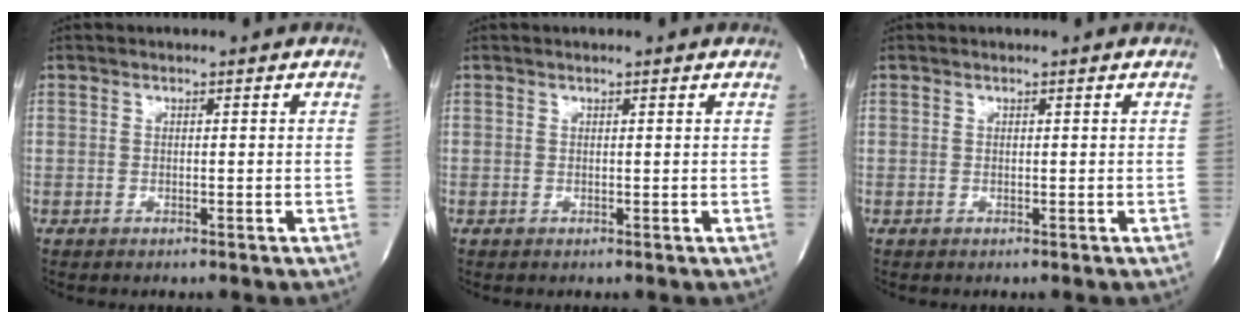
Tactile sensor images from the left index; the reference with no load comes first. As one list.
[{"total": 0.7, "force": [0.5, 0.0, 0.5], "torque": [-0.010, 0.008, 0.006]}, {"total": 0.0}]